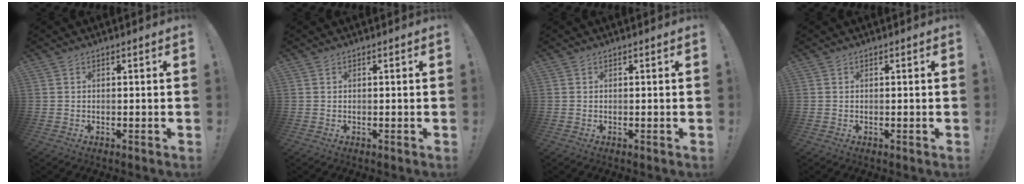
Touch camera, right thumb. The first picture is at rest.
{"total": 0.0}
{"total": 0.0}
{"total": 0.0}